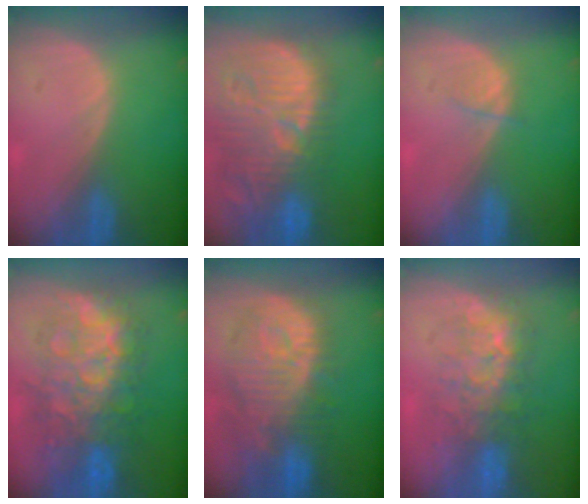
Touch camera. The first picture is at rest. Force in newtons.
{"total": 14.8, "press": 13.1, "slide": 6.9}
{"total": 1.6, "press": 1.5, "slide": 0.2}
{"total": 11.8, "press": 11.8, "slide": 1.2}
{"total": 12.2, "press": 11.0, "slide": 5.2}
{"total": 7.9, "press": 7.7, "slide": 1.6}